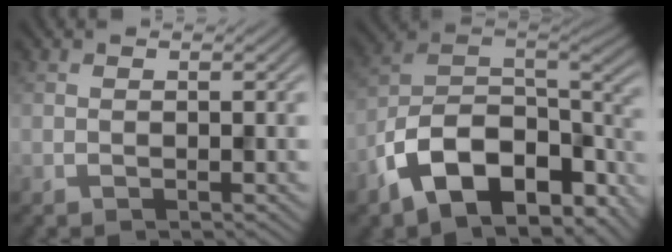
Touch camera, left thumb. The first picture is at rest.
{"total": 15.5, "force": [-9.0, 7.9, 9.9], "torque": [-0.217, -0.032, -0.148]}